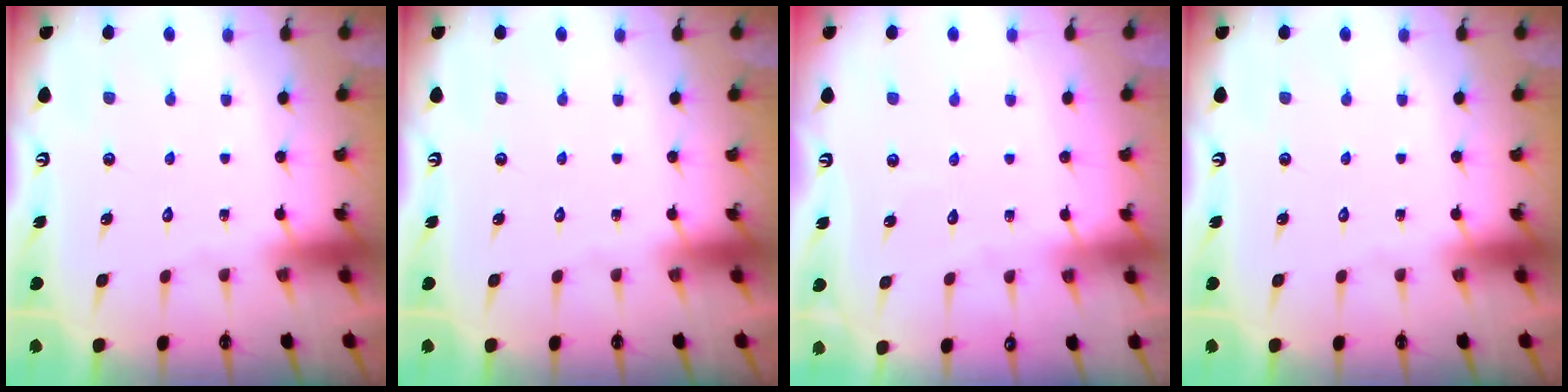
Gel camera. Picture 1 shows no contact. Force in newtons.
{"total": 0.0}
{"total": 2.8, "press": 2.8, "slide": 0.2}
{"total": 0.0}